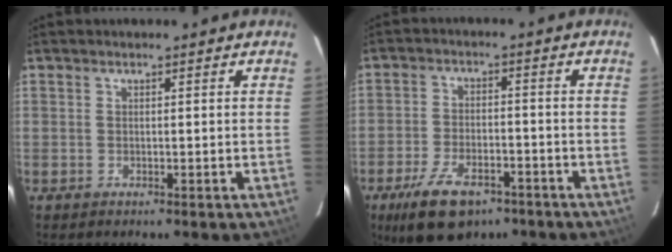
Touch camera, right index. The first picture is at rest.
{"total": 12.1, "force": [-7.8, 5.8, 7.1], "torque": [-0.157, -0.012, -0.128]}